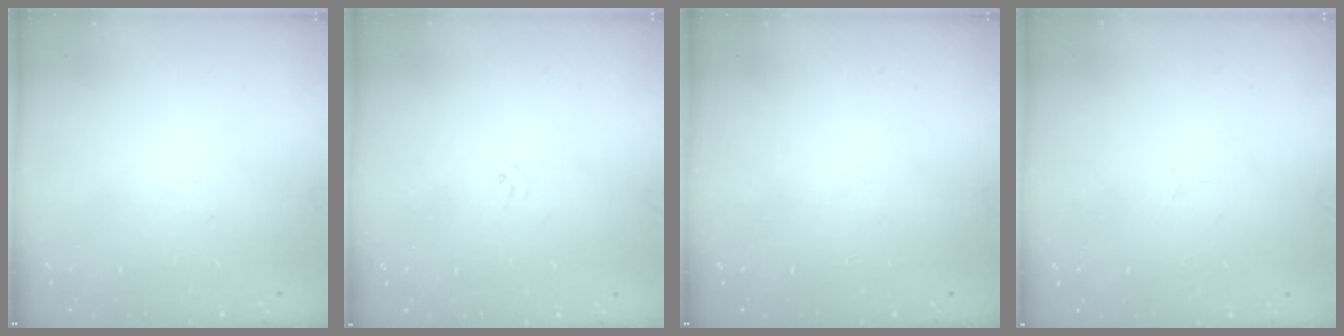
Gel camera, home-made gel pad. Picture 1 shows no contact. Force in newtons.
{"total": 0.0}
{"total": 0.0}
{"total": 0.0}